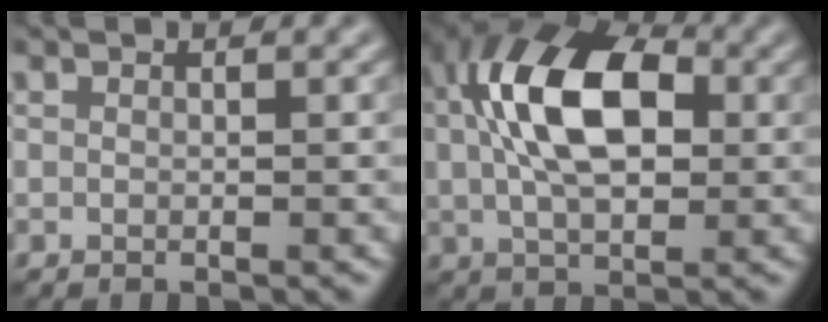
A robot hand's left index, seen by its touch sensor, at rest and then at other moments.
{"total": 9.4, "force": [1.3, 5.3, 7.7], "torque": [-0.145, 0.014, 0.014]}